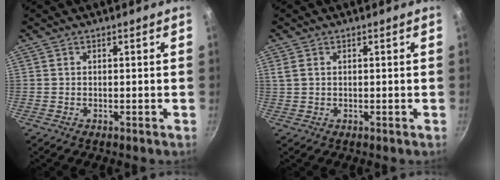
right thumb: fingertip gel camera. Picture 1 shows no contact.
{"total": 2.0, "force": [0.7, 1.4, 1.2], "torque": [-0.023, 0.002, 0.015]}